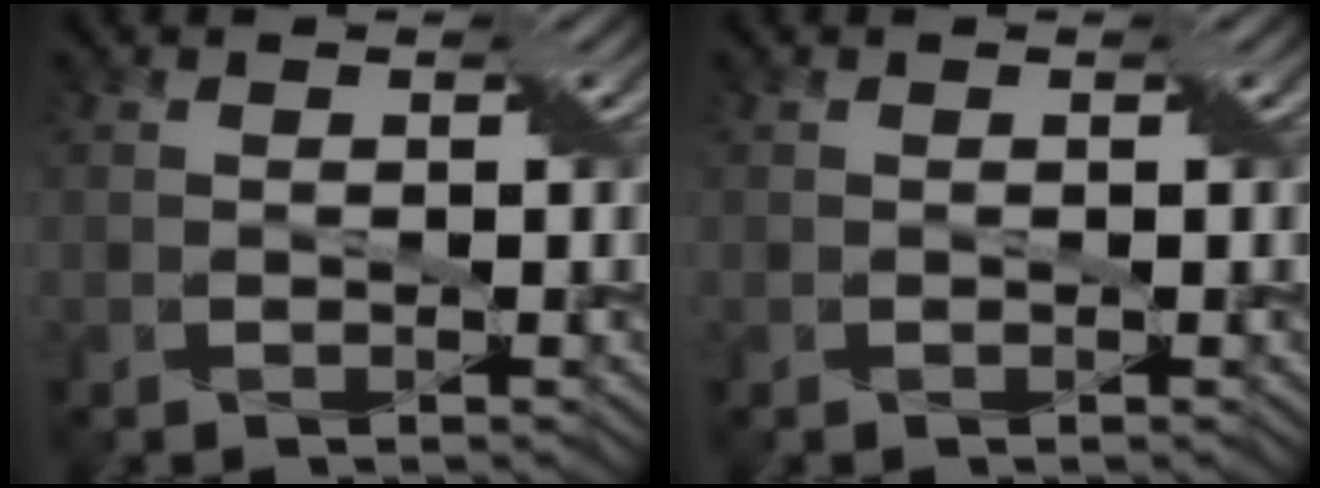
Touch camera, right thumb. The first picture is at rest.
{"total": 0.0}